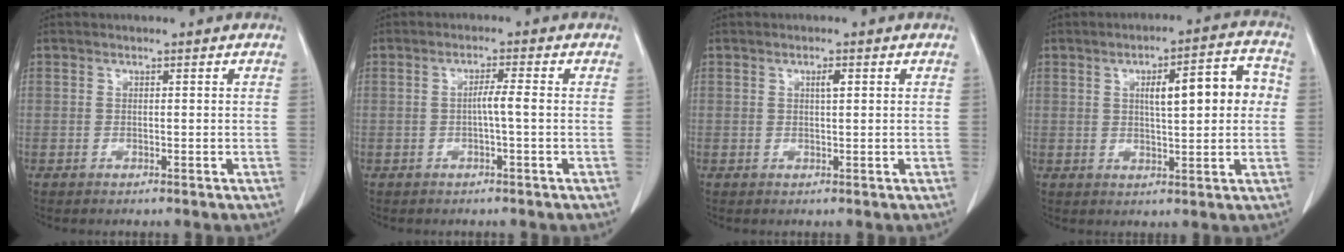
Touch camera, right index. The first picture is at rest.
{"total": 2.4, "force": [-0.3, -0.3, 2.4], "torque": [-0.040, 0.002, -0.006]}
{"total": 1.4, "force": [0.5, 0.2, 1.2], "torque": [-0.022, 0.001, 0.008]}
{"total": 10.1, "force": [1.6, 2.3, 9.7], "torque": [-0.137, 0.028, 0.025]}